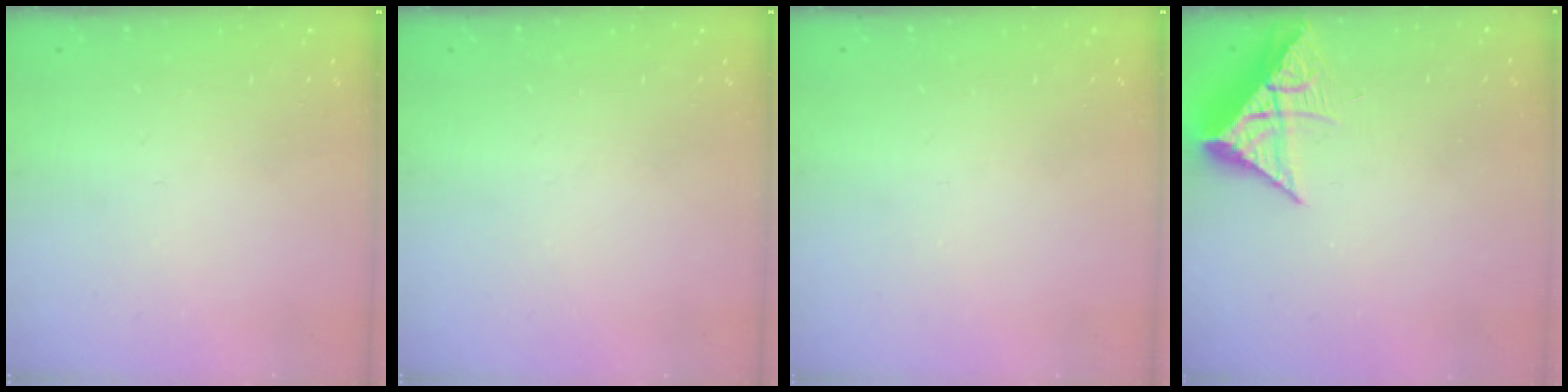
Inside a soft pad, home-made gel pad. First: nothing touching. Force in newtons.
{"total": 0.0}
{"total": 0.0}
{"total": 8.1, "press": 8.1, "slide": 0.3}